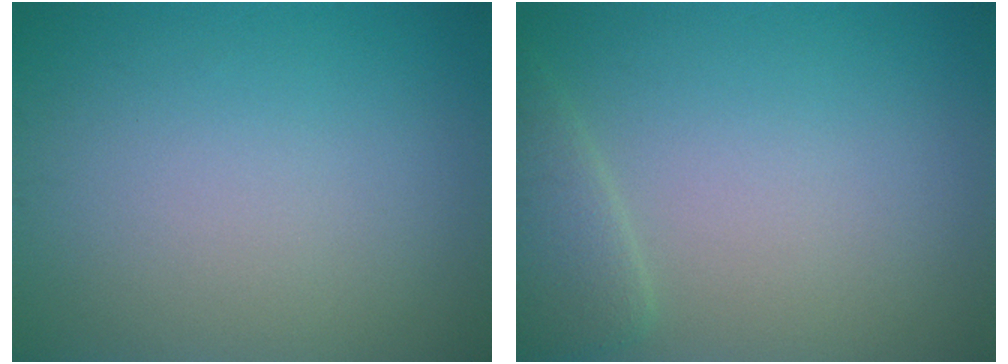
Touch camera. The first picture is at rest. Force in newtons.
{"total": 2.4, "press": 2.4, "slide": 0.0}